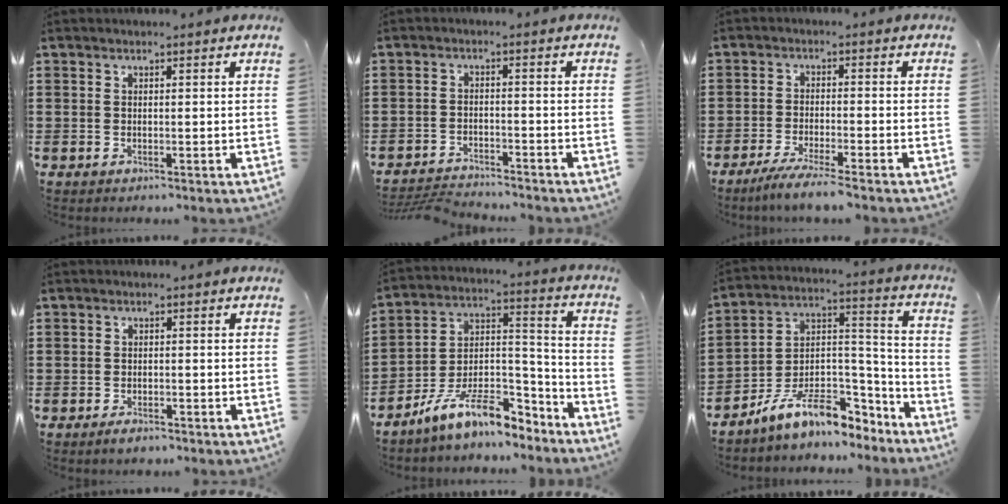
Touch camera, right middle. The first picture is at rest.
{"total": 3.7, "force": [-3.7, 0.3, 0.5], "torque": [-0.017, 0.001, -0.080]}
{"total": 4.1, "force": [-3.8, -0.3, 1.6], "torque": [-0.034, -0.009, -0.074]}
{"total": 1.7, "force": [-1.6, 0.6, 0.4], "torque": [-0.012, 0.002, -0.032]}
{"total": 11.0, "force": [-8.6, 3.4, 6.0], "torque": [-0.114, 0.018, -0.169]}
{"total": 10.2, "force": [-7.7, 3.8, 5.5], "torque": [-0.109, 0.017, -0.150]}